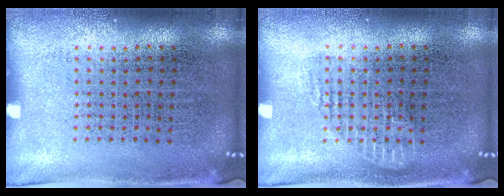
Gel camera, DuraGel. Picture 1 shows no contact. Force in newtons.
{"total": 1.3, "press": 1.2, "slide": 0.4}